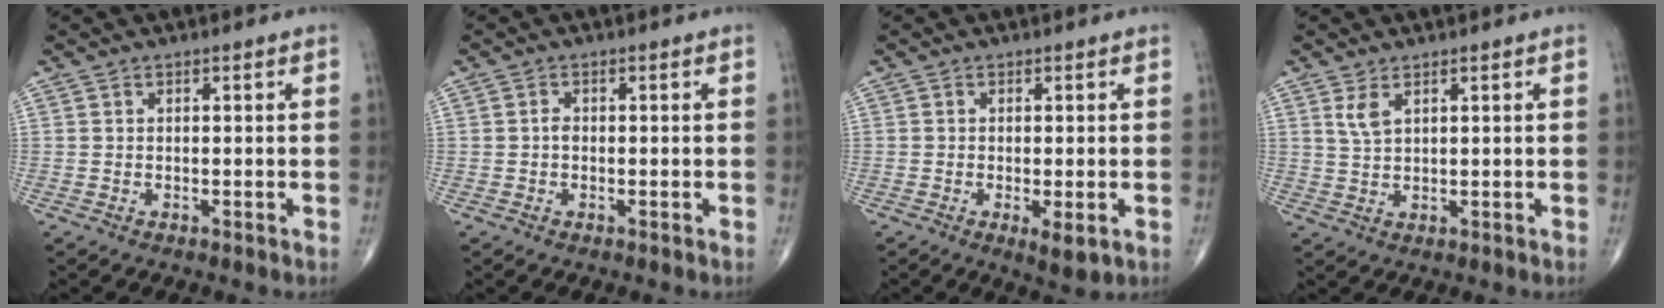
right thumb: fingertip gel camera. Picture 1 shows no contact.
{"total": 1.0, "force": [-0.2, 0.7, 0.7], "torque": [-0.008, 0.003, -0.005]}
{"total": 4.0, "force": [-1.2, 1.2, 3.6], "torque": [-0.059, -0.012, -0.018]}
{"total": 2.8, "force": [1.5, 1.2, 2.1], "torque": [-0.043, -0.005, 0.038]}